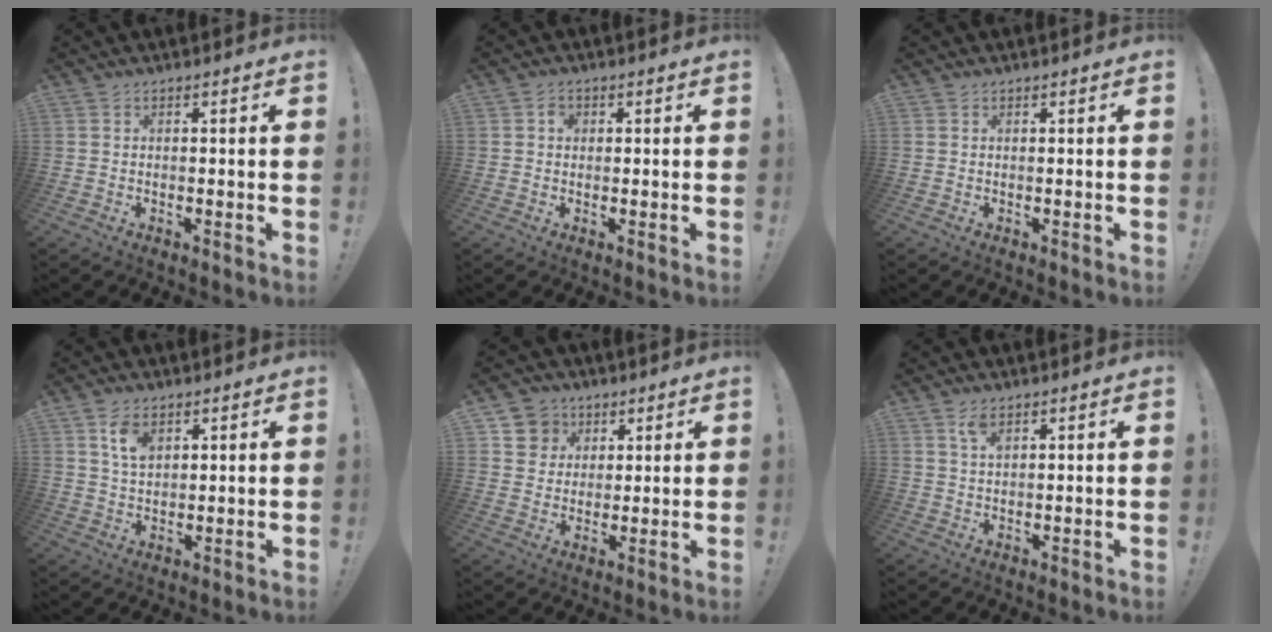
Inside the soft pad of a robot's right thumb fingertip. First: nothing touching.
{"total": 2.1, "force": [0.2, 1.7, 1.1], "torque": [-0.011, 0.001, 0.001]}
{"total": 0.0}
{"total": 6.1, "force": [3.2, 3.7, 3.8], "torque": [-0.055, -0.012, 0.056]}
{"total": 8.0, "force": [3.3, 7.2, 0.9], "torque": [-0.012, -0.025, 0.068]}
{"total": 3.6, "force": [2.1, 1.5, 2.4], "torque": [-0.042, -0.005, 0.036]}